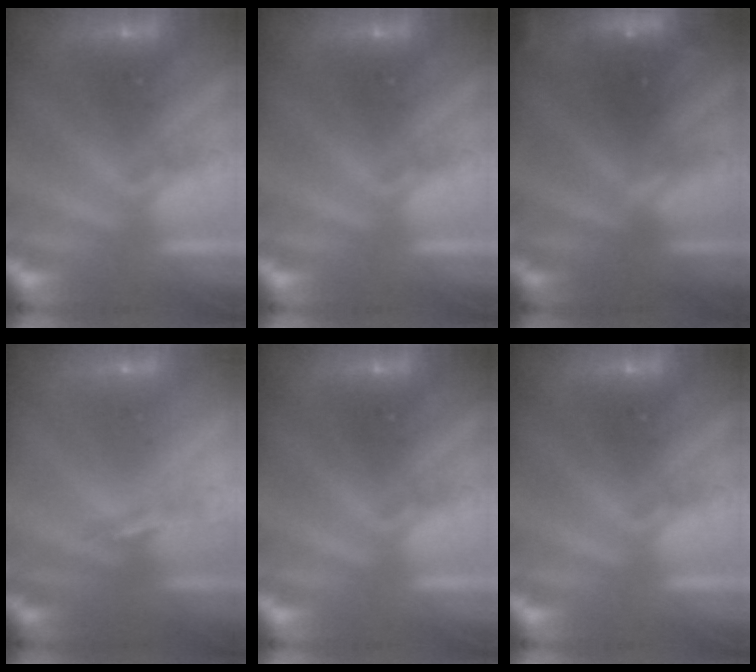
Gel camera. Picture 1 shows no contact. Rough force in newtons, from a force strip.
{"total": 0.0}
{"total": 3.1}
{"total": 1.0}
{"total": 0.0}
{"total": 0.0}